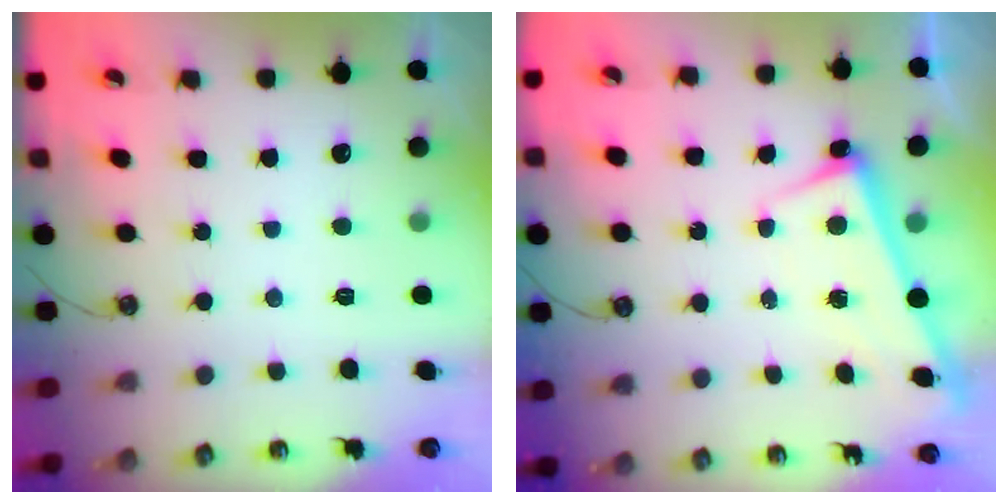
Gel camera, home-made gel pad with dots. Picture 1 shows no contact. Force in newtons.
{"total": 2.8, "press": 2.8, "slide": 0.4}